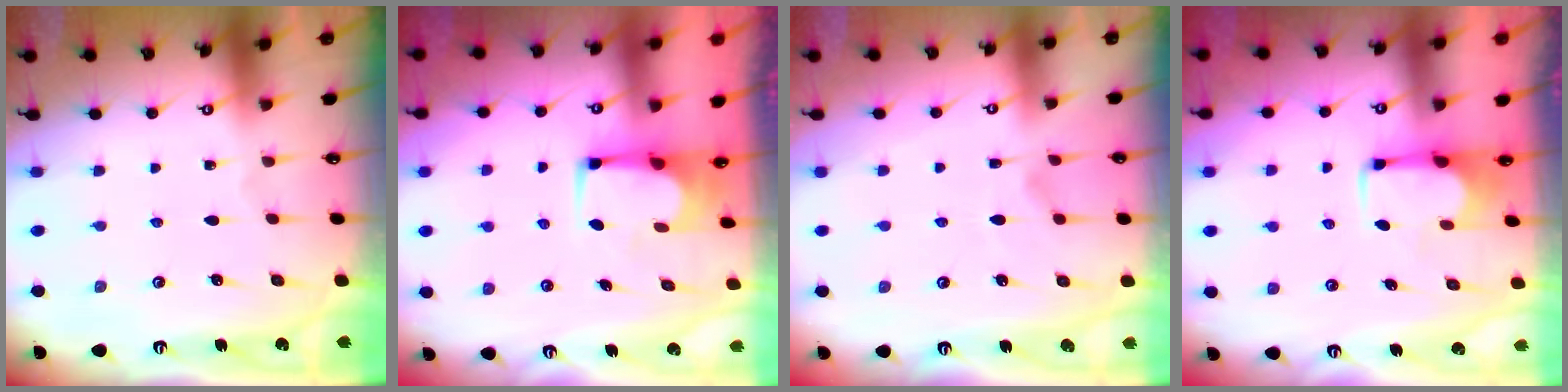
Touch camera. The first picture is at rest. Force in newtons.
{"total": 2.2, "press": 2.2, "slide": 0.2}
{"total": 2.1, "press": 1.6, "slide": 1.3}
{"total": 1.8, "press": 1.6, "slide": 0.7}